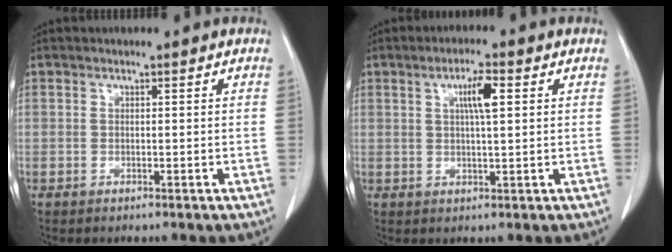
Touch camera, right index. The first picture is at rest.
{"total": 4.5, "force": [1.4, 0.4, 4.2], "torque": [-0.076, 0.002, 0.024]}